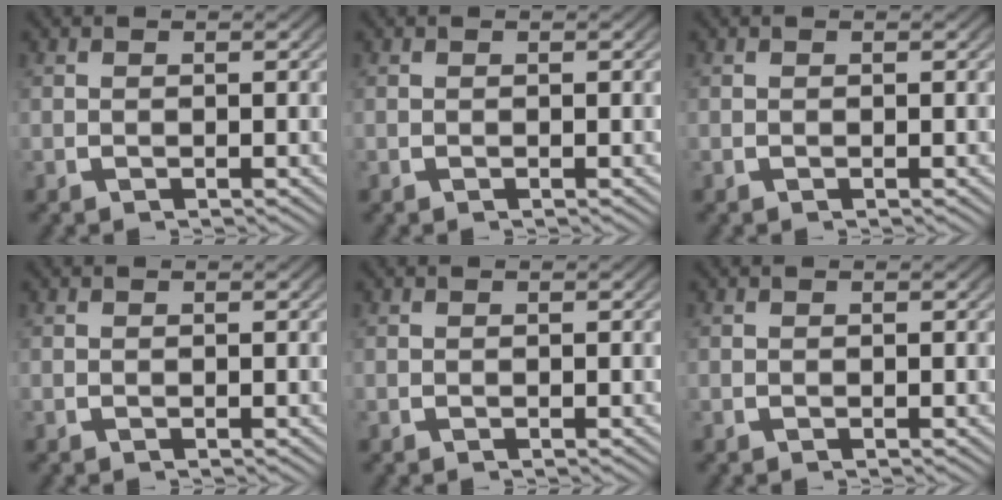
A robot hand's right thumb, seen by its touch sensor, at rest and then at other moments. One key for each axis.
{"total": 0.0}
{"total": 0.0}
{"total": 0.0}
{"total": 0.0}
{"total": 0.0}